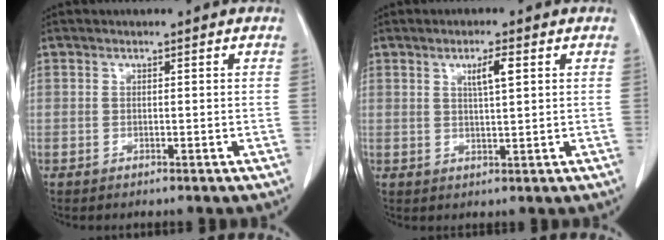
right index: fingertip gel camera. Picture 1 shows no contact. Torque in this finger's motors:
{"motor_torque": [0.38, 0.22, 0.07, 0.05]}